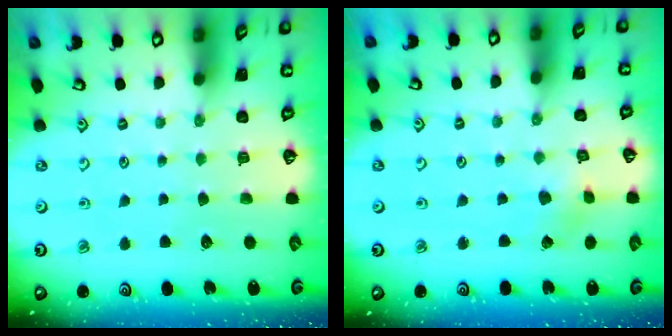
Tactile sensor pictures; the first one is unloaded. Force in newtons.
{"total": 1.9, "press": 1.9, "slide": 0.1}